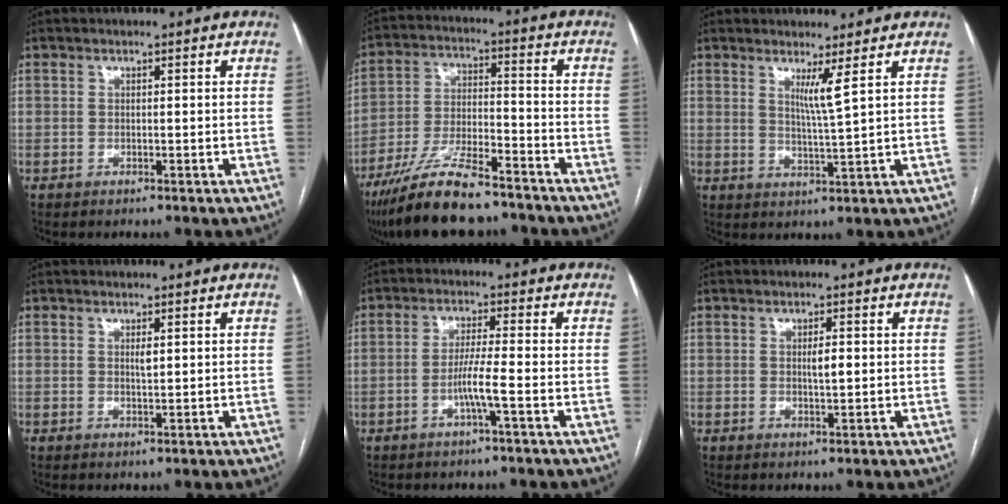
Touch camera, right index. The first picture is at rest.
{"total": 14.0, "force": [-11.4, 2.5, 7.8], "torque": [-0.152, -0.016, -0.200]}
{"total": 3.4, "force": [1.8, -1.2, 2.7], "torque": [-0.050, -0.018, 0.036]}
{"total": 1.2, "force": [0.4, 0.2, 1.1], "torque": [-0.020, -0.001, 0.007]}
{"total": 4.3, "force": [-1.7, -0.7, 4.0], "torque": [-0.075, 0.001, -0.033]}
{"total": 2.1, "force": [0.2, 0.5, 2.1], "torque": [-0.036, 0.000, 0.005]}